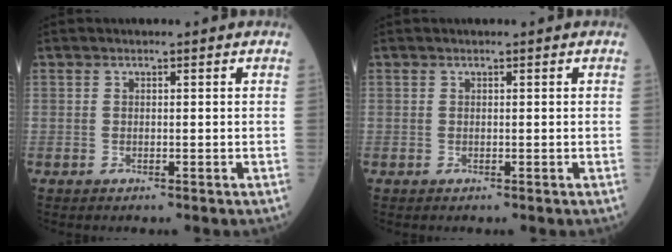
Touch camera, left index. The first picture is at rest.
{"total": 0.0}